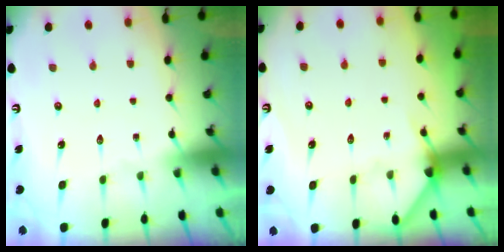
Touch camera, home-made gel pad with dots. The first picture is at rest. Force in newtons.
{"total": 4.7, "press": 4.6, "slide": 0.6}